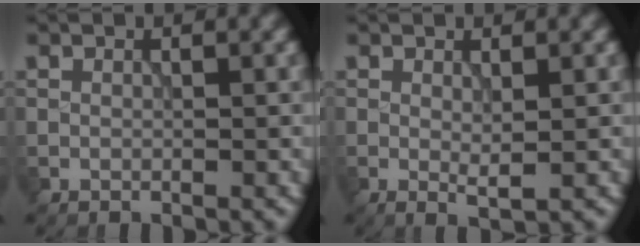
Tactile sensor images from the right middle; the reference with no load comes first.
{"total": 1.3, "force": [0.2, 0.1, 1.2], "torque": [-0.020, -0.005, 0.003]}